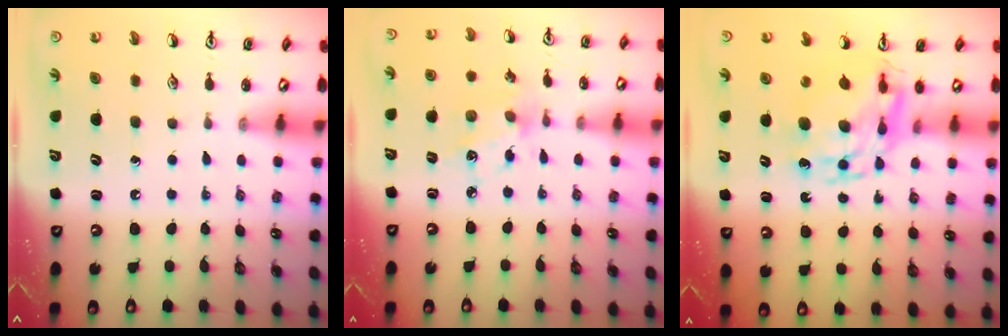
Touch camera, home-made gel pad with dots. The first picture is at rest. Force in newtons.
{"total": 7.2, "press": 7.2, "slide": 0.4}
{"total": 11.2, "press": 11.1, "slide": 0.9}